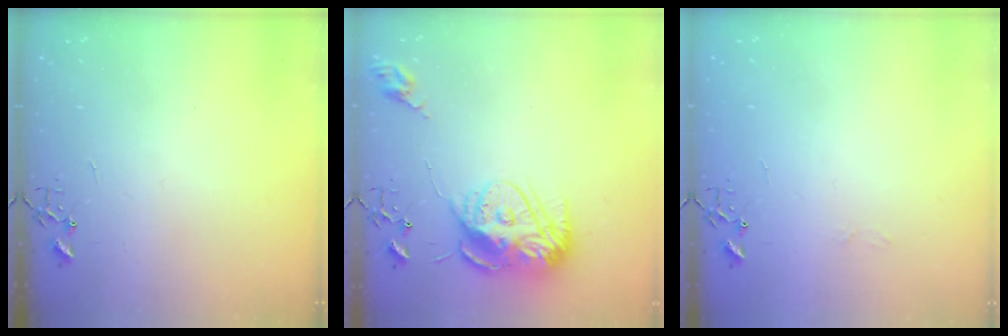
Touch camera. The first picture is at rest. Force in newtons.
{"total": 14.9, "press": 14.8, "slide": 1.2}
{"total": 3.0, "press": 3.0, "slide": 0.3}